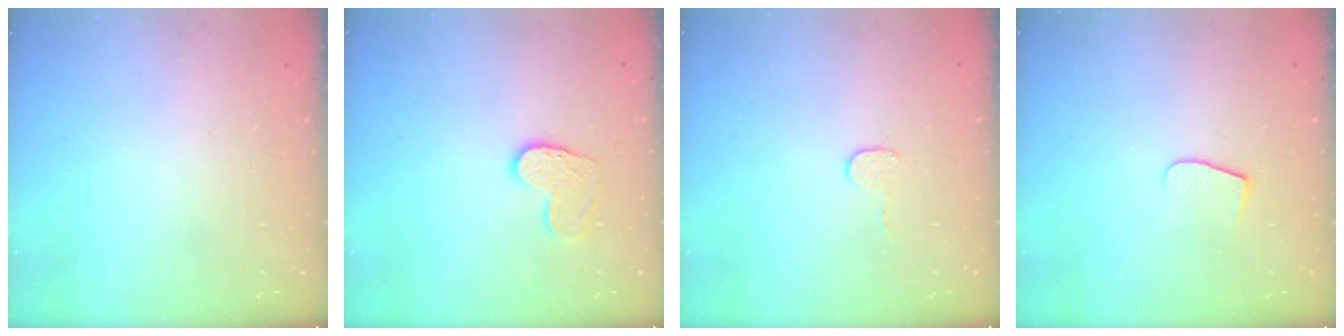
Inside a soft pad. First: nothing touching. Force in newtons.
{"total": 8.8, "press": 8.8, "slide": 0.7}
{"total": 3.7, "press": 3.6, "slide": 0.3}
{"total": 7.5, "press": 7.5, "slide": 0.6}